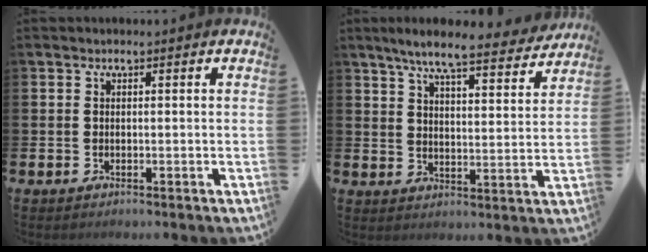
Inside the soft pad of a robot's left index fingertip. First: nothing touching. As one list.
[{"total": 8.0, "force": [7.2, 0.9, 3.4], "torque": [-0.078, -0.037, 0.123]}]